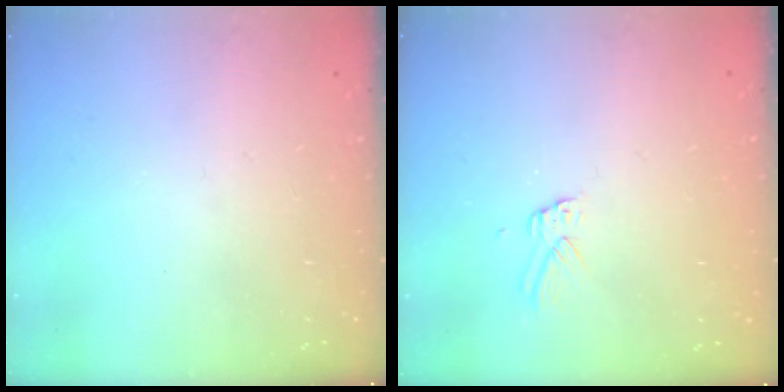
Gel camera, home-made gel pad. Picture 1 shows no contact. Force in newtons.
{"total": 2.9, "press": 2.9, "slide": 0.2}